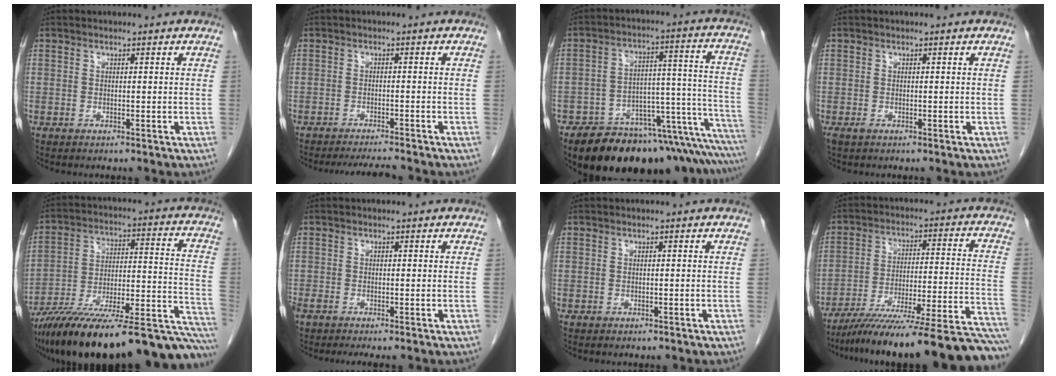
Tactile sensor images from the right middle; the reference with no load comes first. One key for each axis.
{"total": 5.0, "fx": -4.7, "fy": 0.1, "fz": 1.7, "tx": -0.025, "ty": -0.012, "tz": -0.072}
{"total": 24.0, "fx": -21.2, "fy": 5.2, "fz": 10.2, "tx": -0.053, "ty": 0.034, "tz": -0.285}
{"total": 0.8, "fx": -0.4, "fy": 0.4, "fz": 0.5, "tx": -0.013, "ty": -0.001, "tz": -0.004}
{"total": 33.0, "fx": -26.1, "fy": 6.1, "fz": 19.3, "tx": -0.221, "ty": -0.007, "tz": -0.380}
{"total": 4.7, "fx": -3.9, "fy": 1.1, "fz": 2.4, "tx": -0.039, "ty": -0.009, "tz": -0.061}
{"total": 0.7, "fx": -0.6, "fy": 0.3, "fz": 0.3, "tx": -0.014, "ty": -0.003, "tz": -0.008}
{"total": 29.6, "fx": -26.5, "fy": 0.6, "fz": 13.1, "tx": -0.107, "ty": -0.018, "tz": -0.372}